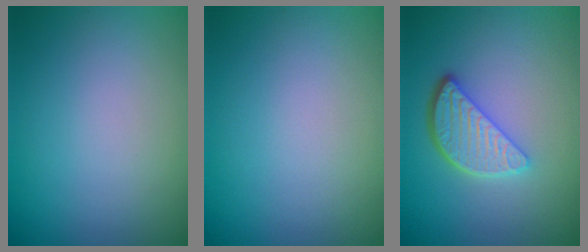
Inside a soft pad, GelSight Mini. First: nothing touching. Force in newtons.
{"total": 0.0}
{"total": 3.9, "press": 3.2, "slide": 2.3}